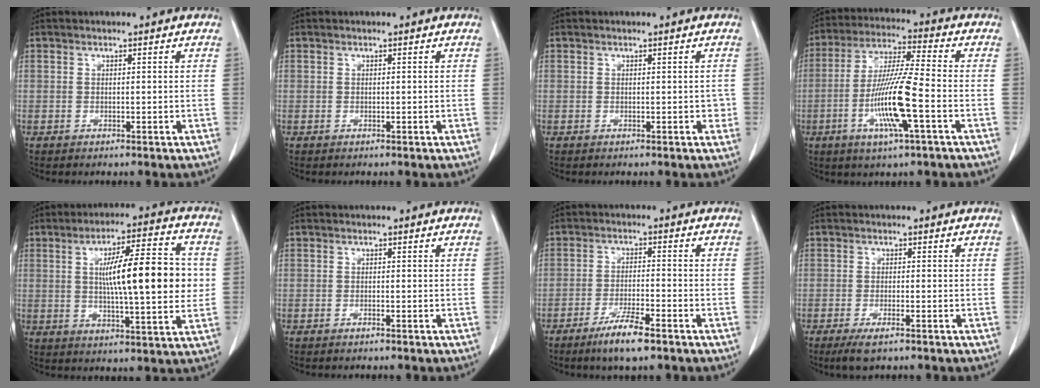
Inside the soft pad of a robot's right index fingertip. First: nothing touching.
{"total": 0.0}
{"total": 0.9, "force": [-0.1, 0.7, 0.6], "torque": [-0.004, 0.006, 0.000]}
{"total": 12.5, "force": [-3.7, 0.2, 11.9], "torque": [-0.235, -0.010, -0.074]}
{"total": 15.3, "force": [1.4, 2.5, 15.0], "torque": [-0.234, 0.016, 0.020]}
{"total": 0.6, "force": [-0.5, 0.0, 0.4], "torque": [-0.012, -0.001, -0.008]}
{"total": 6.6, "force": [-4.4, 0.6, 4.8], "torque": [-0.093, -0.010, -0.078]}
{"total": 3.6, "force": [-2.3, 0.6, 2.6], "torque": [-0.053, -0.008, -0.039]}